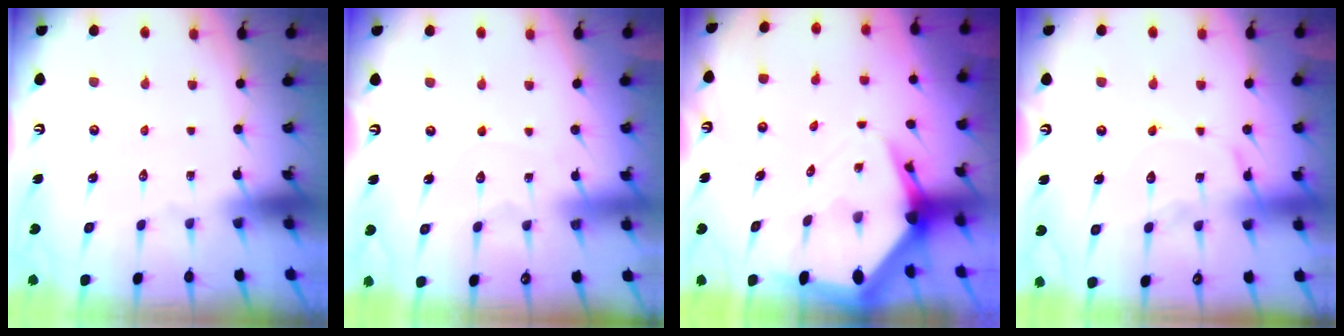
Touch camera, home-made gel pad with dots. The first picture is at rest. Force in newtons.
{"total": 3.8, "press": 3.7, "slide": 0.4}
{"total": 6.4, "press": 6.4, "slide": 0.7}
{"total": 12.4, "press": 12.4, "slide": 1.0}